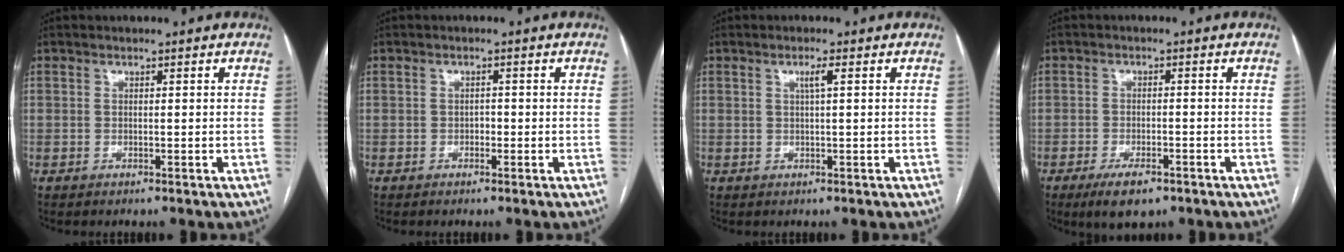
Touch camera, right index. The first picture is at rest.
{"total": 0.9, "force": [-0.4, 0.6, 0.6], "torque": [-0.007, 0.004, -0.006]}
{"total": 1.7, "force": [0.6, -0.2, 1.6], "torque": [-0.029, 0.001, 0.010]}
{"total": 5.3, "force": [-3.4, 1.9, 3.6], "torque": [-0.065, -0.005, -0.050]}